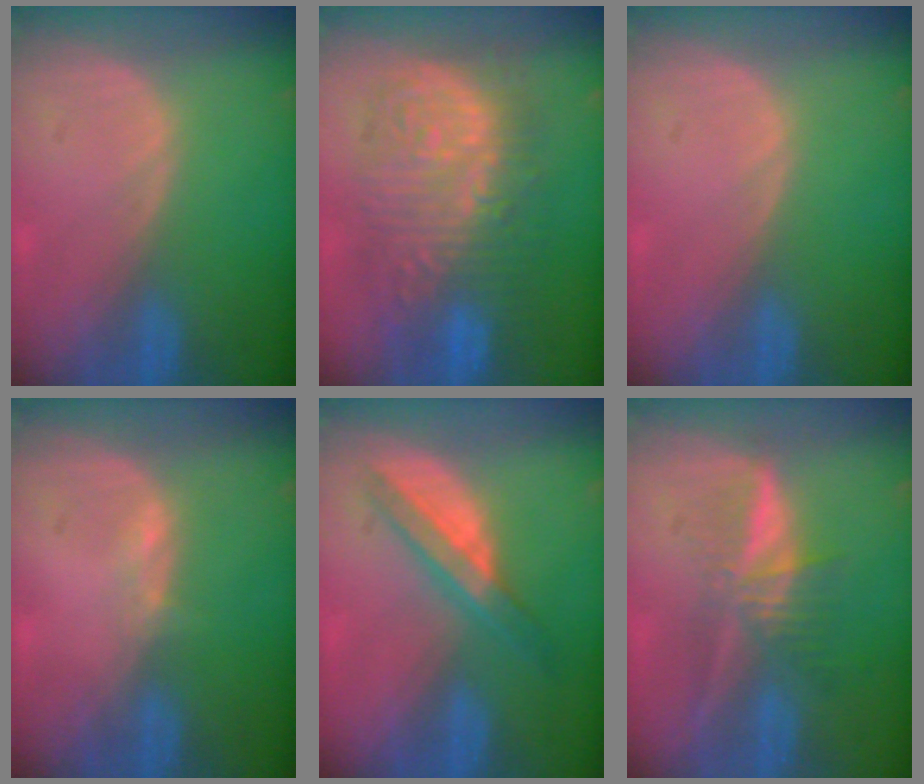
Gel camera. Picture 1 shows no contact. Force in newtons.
{"total": 13.4, "press": 13.3, "slide": 1.4}
{"total": 0.0}
{"total": 1.0, "press": 0.8, "slide": 0.5}
{"total": 5.4, "press": 5.3, "slide": 1.3}
{"total": 6.1, "press": 5.7, "slide": 2.1}